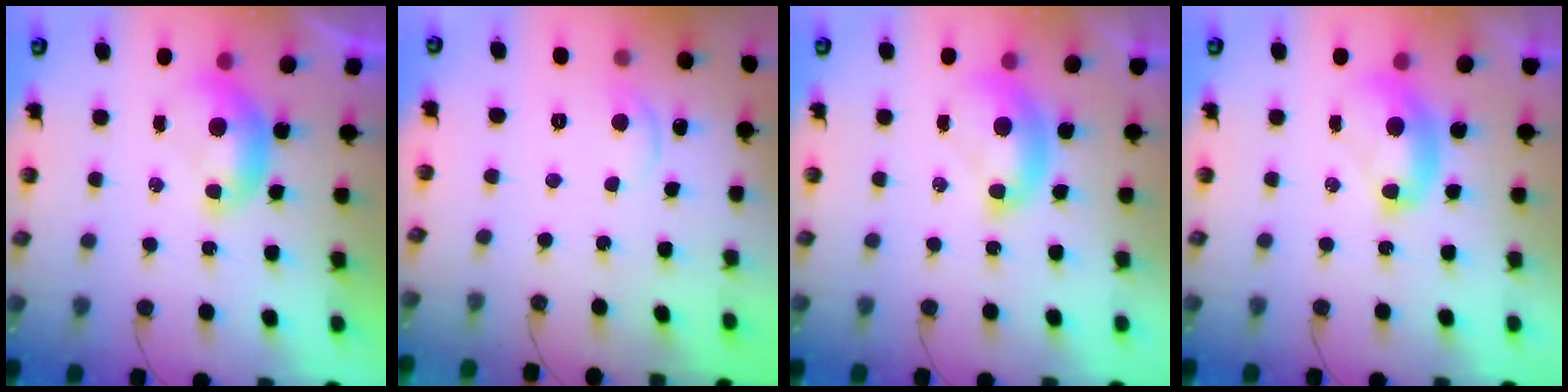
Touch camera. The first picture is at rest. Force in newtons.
{"total": 1.1, "press": 1.0, "slide": 0.6}
{"total": 2.0, "press": 2.0, "slide": 0.4}
{"total": 2.6, "press": 2.6, "slide": 0.1}